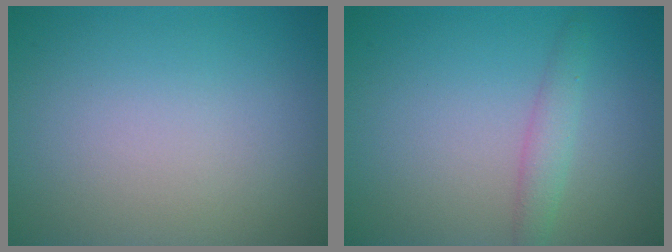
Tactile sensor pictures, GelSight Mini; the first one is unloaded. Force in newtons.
{"total": 1.8, "press": 1.7, "slide": 0.2}